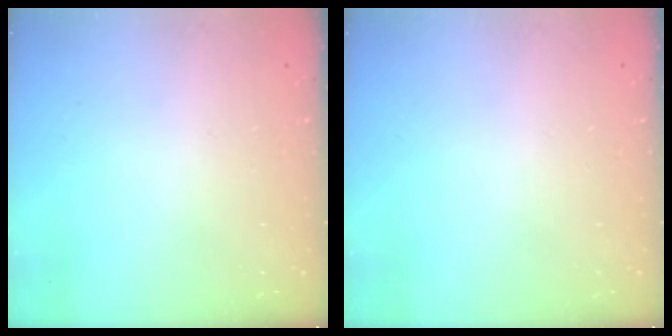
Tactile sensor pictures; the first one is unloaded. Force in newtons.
{"total": 0.0}